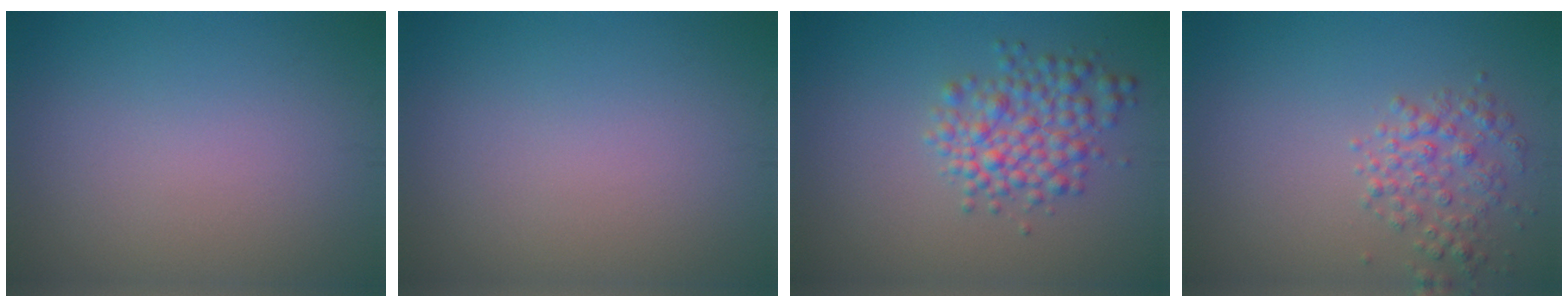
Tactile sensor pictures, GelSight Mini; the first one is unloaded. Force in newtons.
{"total": 0.0}
{"total": 4.3, "press": 4.3, "slide": 0.1}
{"total": 2.8, "press": 2.8, "slide": 0.1}